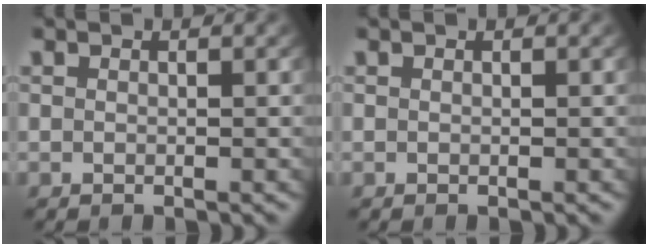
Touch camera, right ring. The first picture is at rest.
{"total": 0.0}